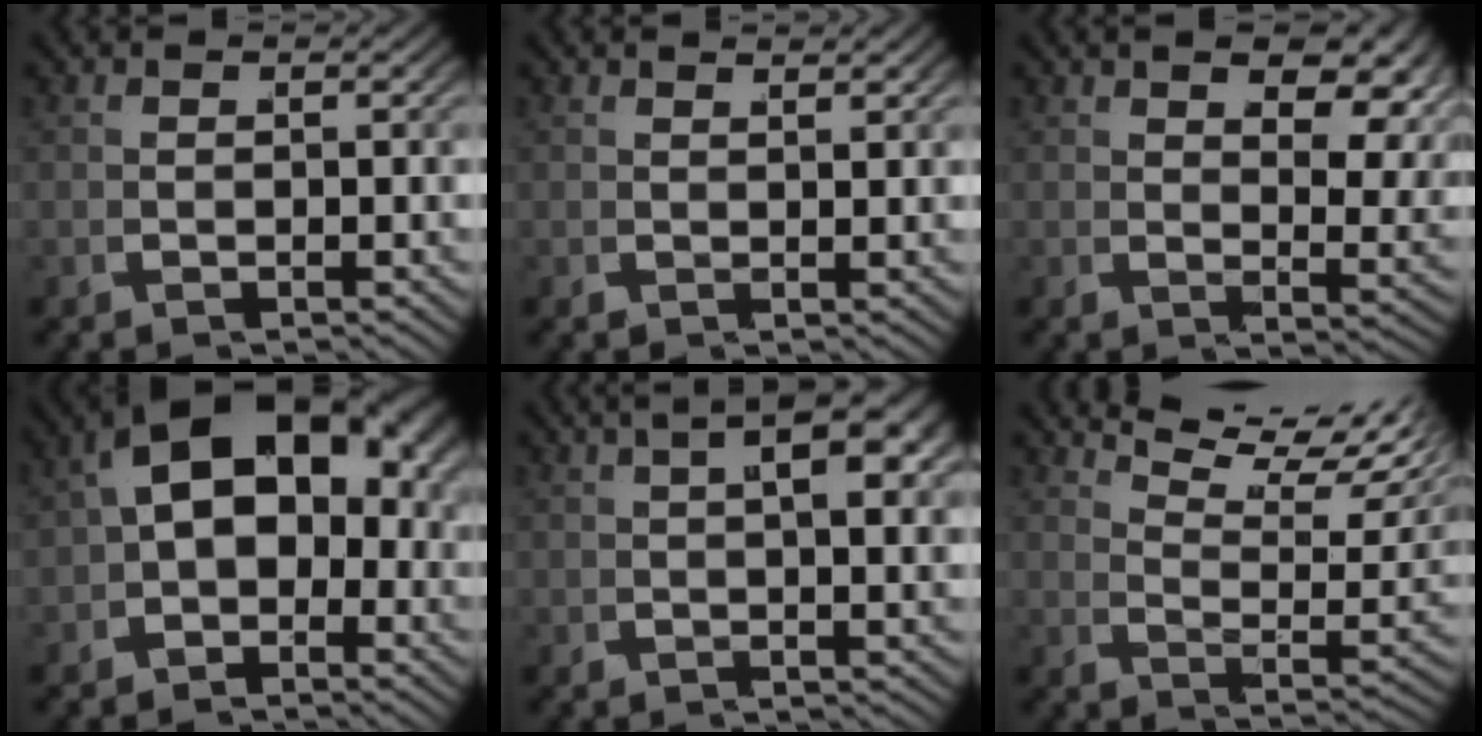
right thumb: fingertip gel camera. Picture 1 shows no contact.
{"total": 1.0, "force": [1.0, -0.1, 0.3], "torque": [-0.001, 0.004, 0.020]}
{"total": 6.6, "force": [3.4, 2.5, 5.0], "torque": [-0.046, -0.002, 0.053]}
{"total": 10.4, "force": [1.0, 6.9, 7.7], "torque": [-0.126, -0.003, 0.014]}
{"total": 7.6, "force": [3.0, 3.1, 6.3], "torque": [-0.074, 0.028, 0.038]}
{"total": 8.9, "force": [7.1, 2.1, 4.9], "torque": [-0.058, 0.025, 0.109]}